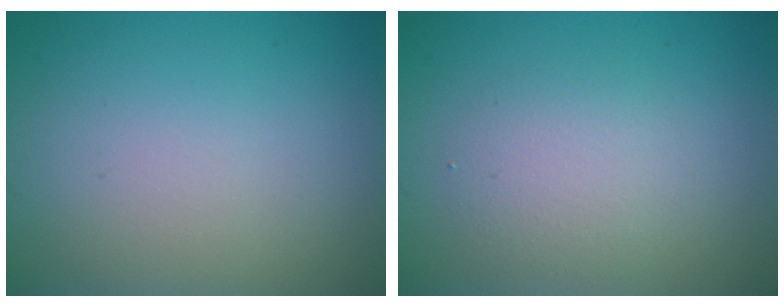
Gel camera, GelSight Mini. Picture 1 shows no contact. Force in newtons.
{"total": 2.7, "press": 2.6, "slide": 0.3}